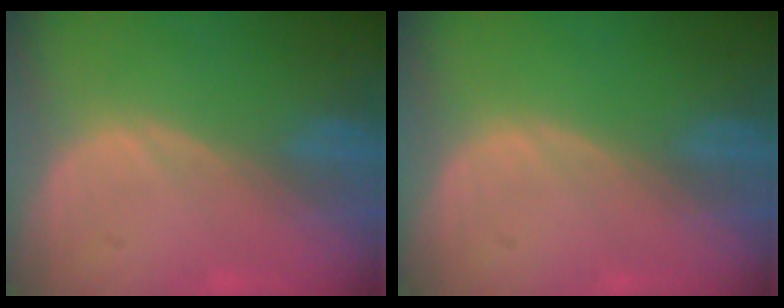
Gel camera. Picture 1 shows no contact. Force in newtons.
{"total": 0.0}